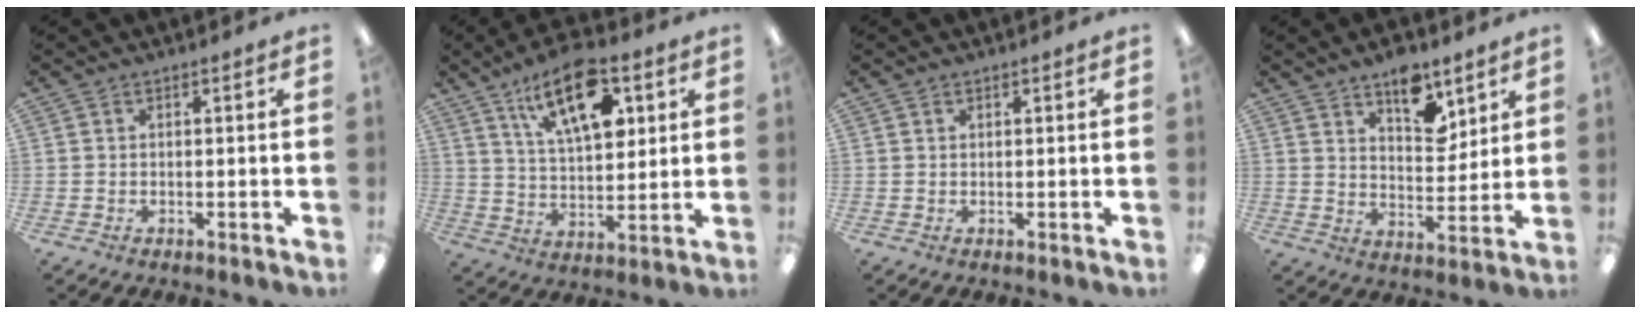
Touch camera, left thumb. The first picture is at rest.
{"total": 16.8, "force": [8.7, 7.9, 12.0], "torque": [-0.184, -0.029, 0.147]}
{"total": 0.6, "force": [0.4, 0.3, 0.2], "torque": [-0.004, 0.003, 0.007]}
{"total": 10.7, "force": [7.2, 5.3, 5.9], "torque": [-0.070, -0.039, 0.122]}